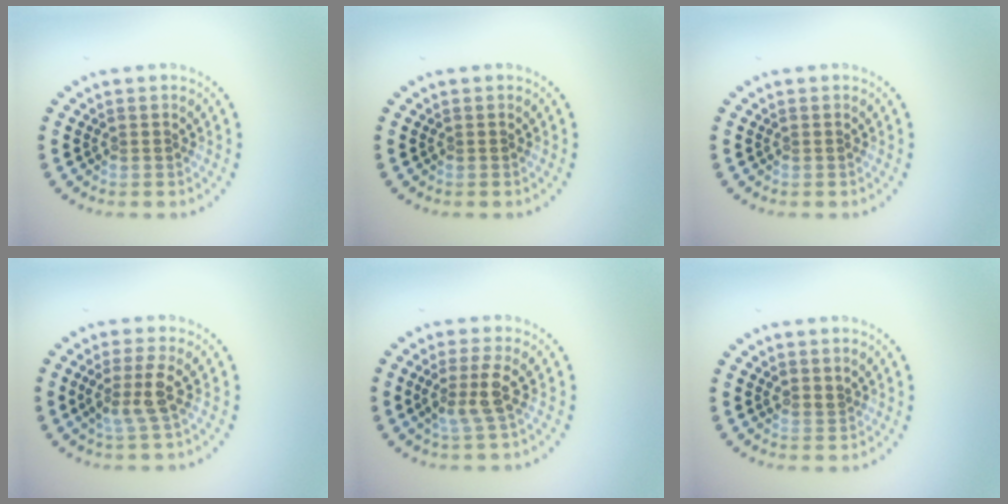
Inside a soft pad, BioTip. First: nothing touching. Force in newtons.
{"total": 0.0}
{"total": 0.0}
{"total": 2.6, "press": 2.1, "slide": 1.5}
{"total": 2.6, "press": 2.0, "slide": 1.6}
{"total": 0.5, "press": 0.3, "slide": 0.4}